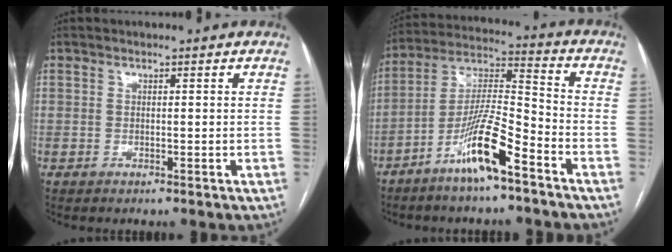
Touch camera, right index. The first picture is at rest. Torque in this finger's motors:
{"motor_torque": [1.18, -0.45, 0.34, 0.16]}